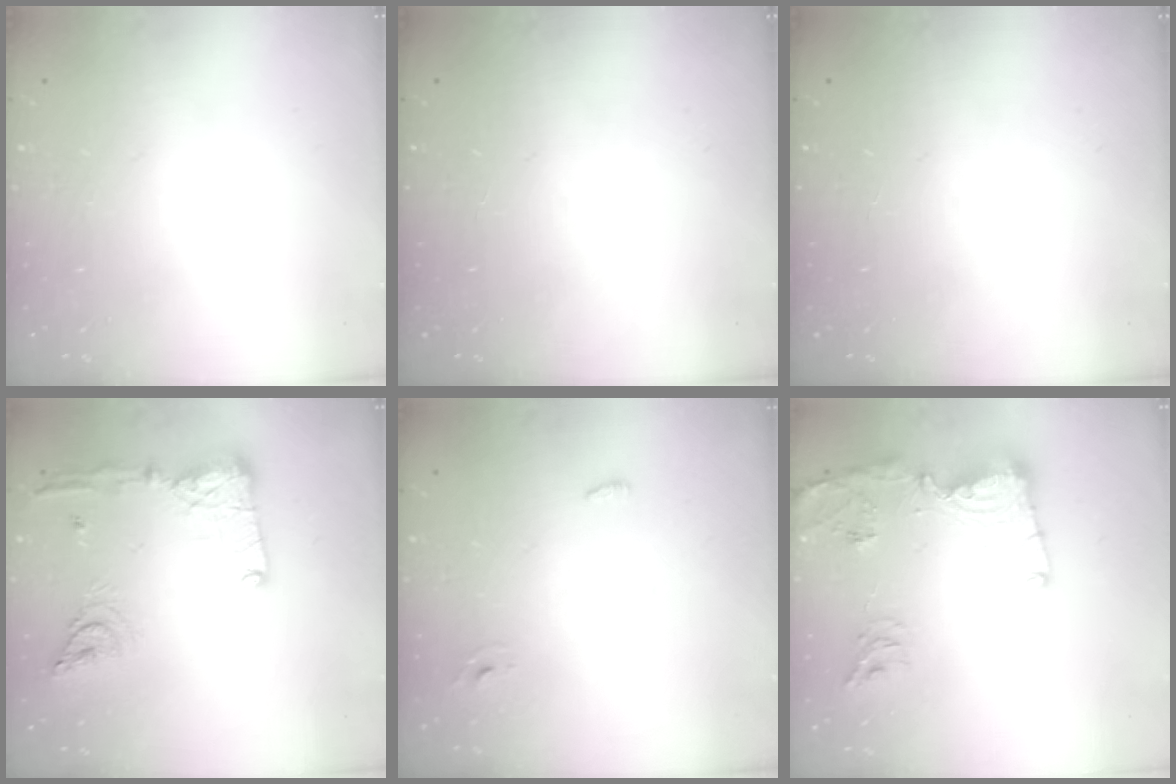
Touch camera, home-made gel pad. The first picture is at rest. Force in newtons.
{"total": 0.0}
{"total": 0.0}
{"total": 16.7, "press": 16.5, "slide": 2.8}
{"total": 3.1, "press": 2.8, "slide": 1.2}
{"total": 14.6, "press": 14.6, "slide": 1.0}